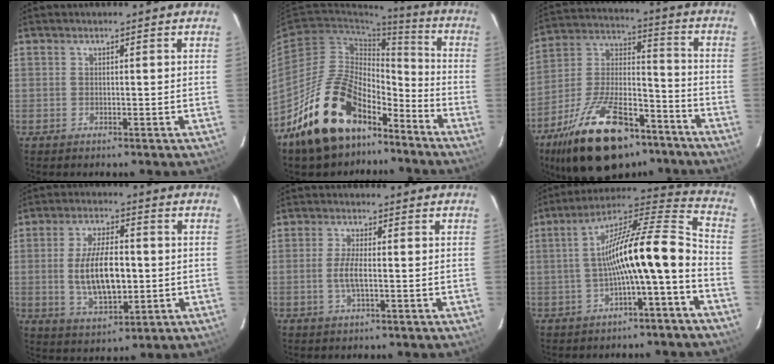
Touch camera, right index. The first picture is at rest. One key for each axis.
{"total": 21.4, "fx": -14.8, "fy": 10.9, "fz": 11.1, "tx": -0.208, "ty": 0.025, "tz": -0.226}
{"total": 25.0, "fx": -16.2, "fy": 11.4, "fz": 15.2, "tx": -0.289, "ty": 0.010, "tz": -0.254}
{"total": 12.2, "fx": -0.6, "fy": 5.6, "fz": 10.9, "tx": -0.209, "ty": -0.005, "tz": -0.002}
{"total": 3.9, "fx": -0.8, "fy": 0.8, "fz": 3.7, "tx": -0.073, "ty": -0.004, "tz": -0.013}
{"total": 17.2, "fx": -4.2, "fy": 2.1, "fz": 16.6, "tx": -0.272, "ty": 0.023, "tz": -0.075}